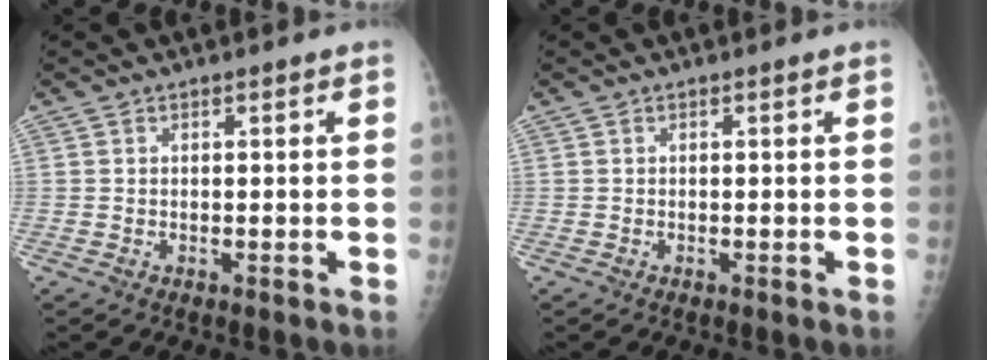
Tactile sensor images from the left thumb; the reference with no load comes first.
{"total": 0.0}